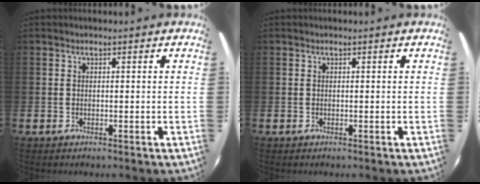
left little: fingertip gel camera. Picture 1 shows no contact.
{"total": 0.0}